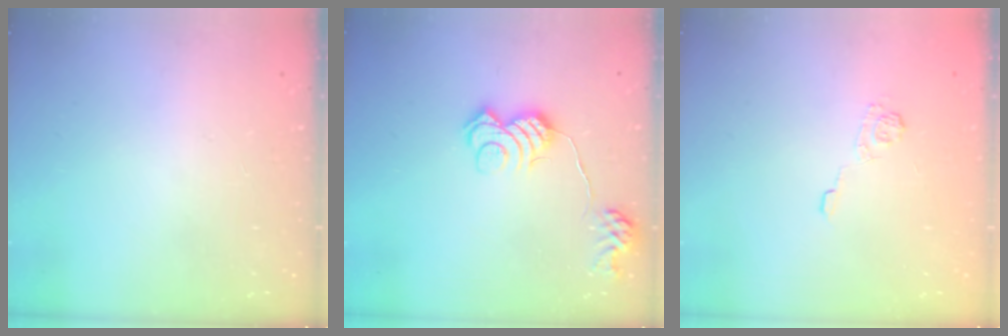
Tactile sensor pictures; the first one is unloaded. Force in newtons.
{"total": 12.5, "press": 12.5, "slide": 0.4}
{"total": 3.7, "press": 3.4, "slide": 1.5}